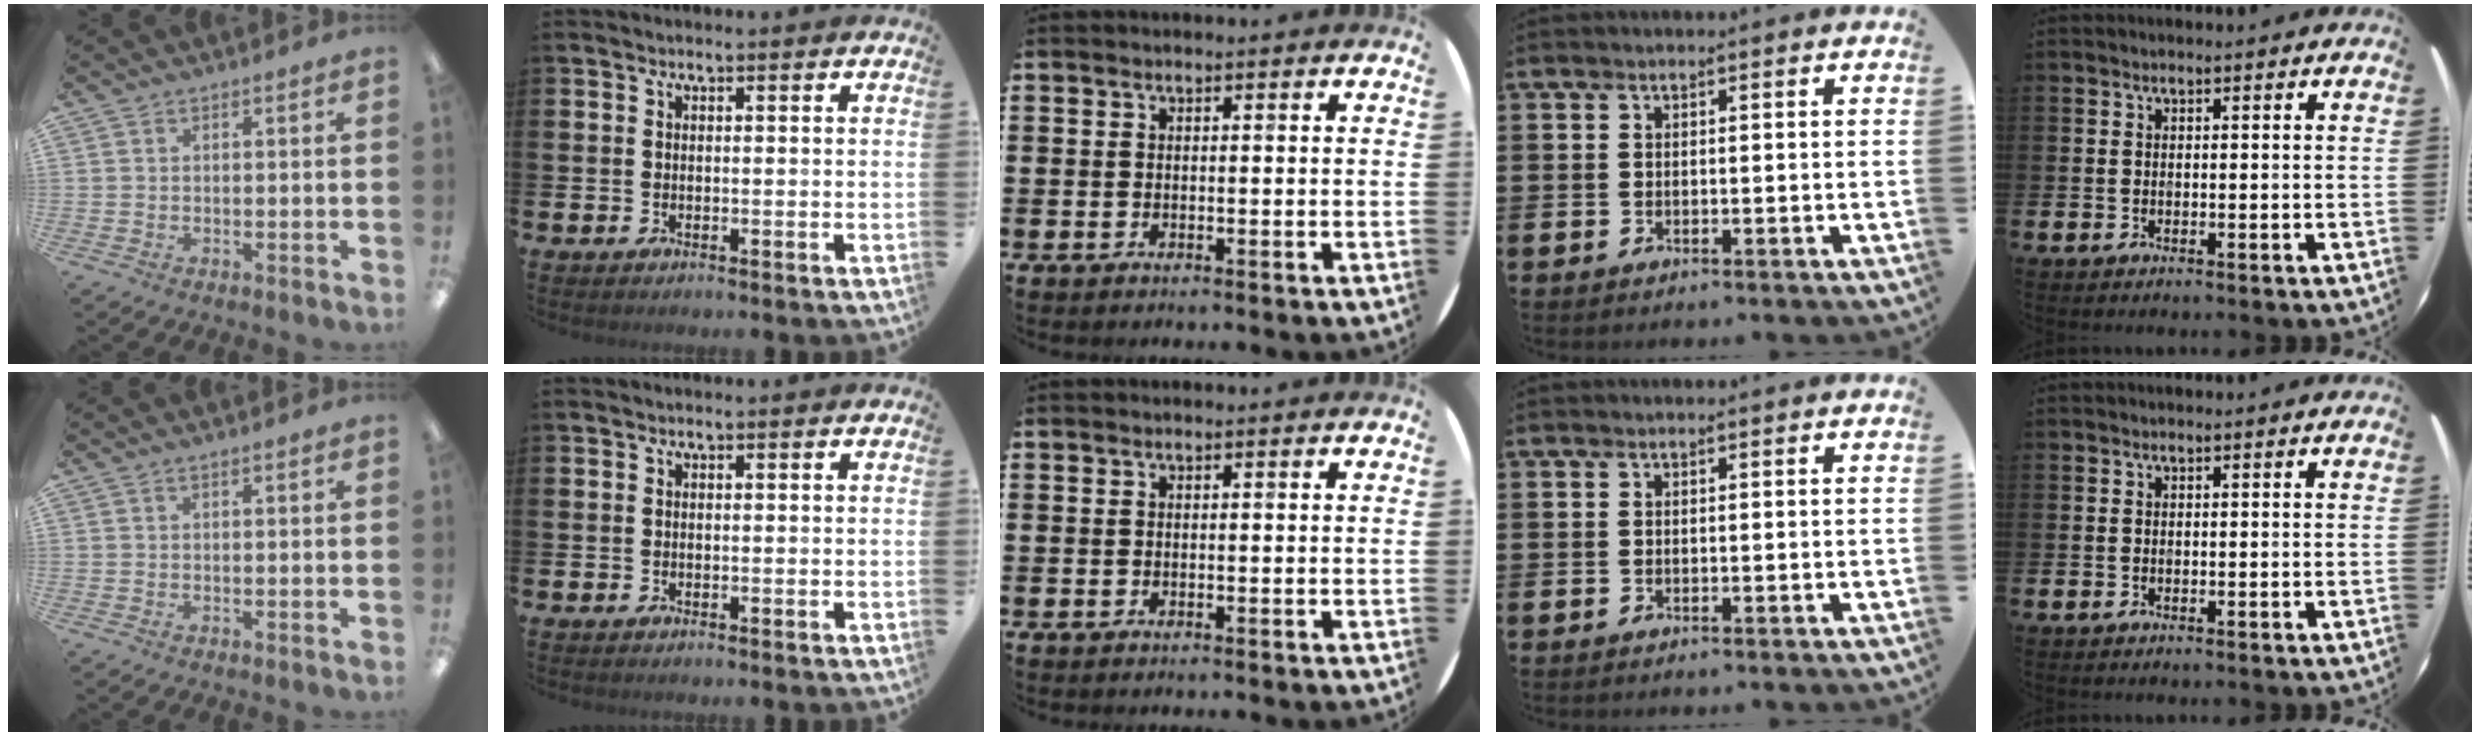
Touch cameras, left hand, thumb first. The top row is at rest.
{}